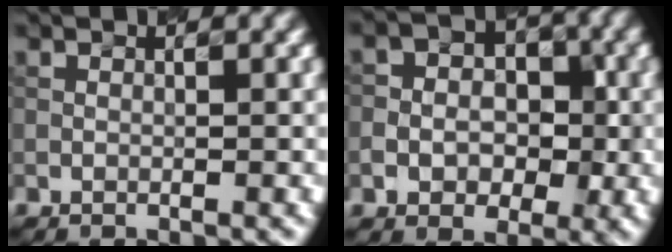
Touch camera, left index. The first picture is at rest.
{"total": 4.2, "force": [-0.7, 3.4, 2.4], "torque": [-0.019, 0.004, -0.015]}